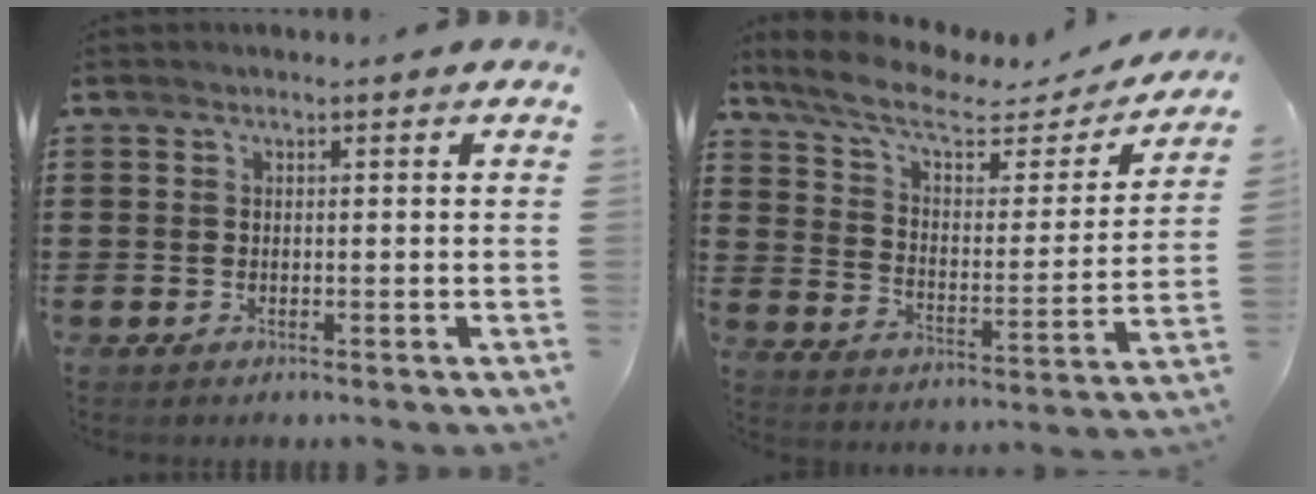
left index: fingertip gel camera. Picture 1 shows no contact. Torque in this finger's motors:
{"motor_torque": [0.98, -1.16, 0.08, 0.01]}